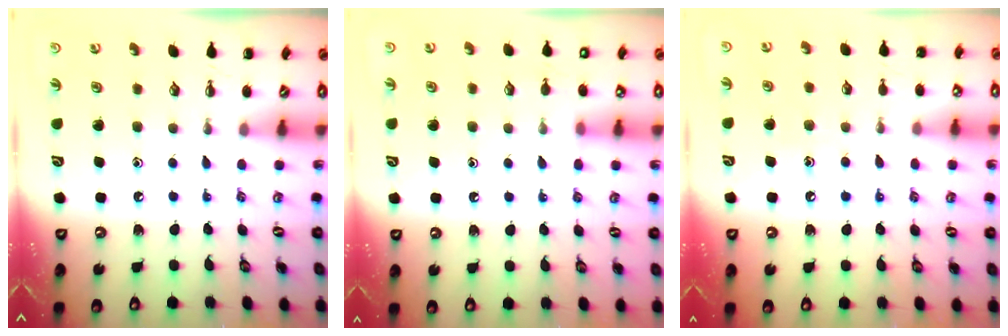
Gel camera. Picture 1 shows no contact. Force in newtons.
{"total": 5.7, "press": 5.5, "slide": 1.7}
{"total": 8.0, "press": 7.8, "slide": 1.8}